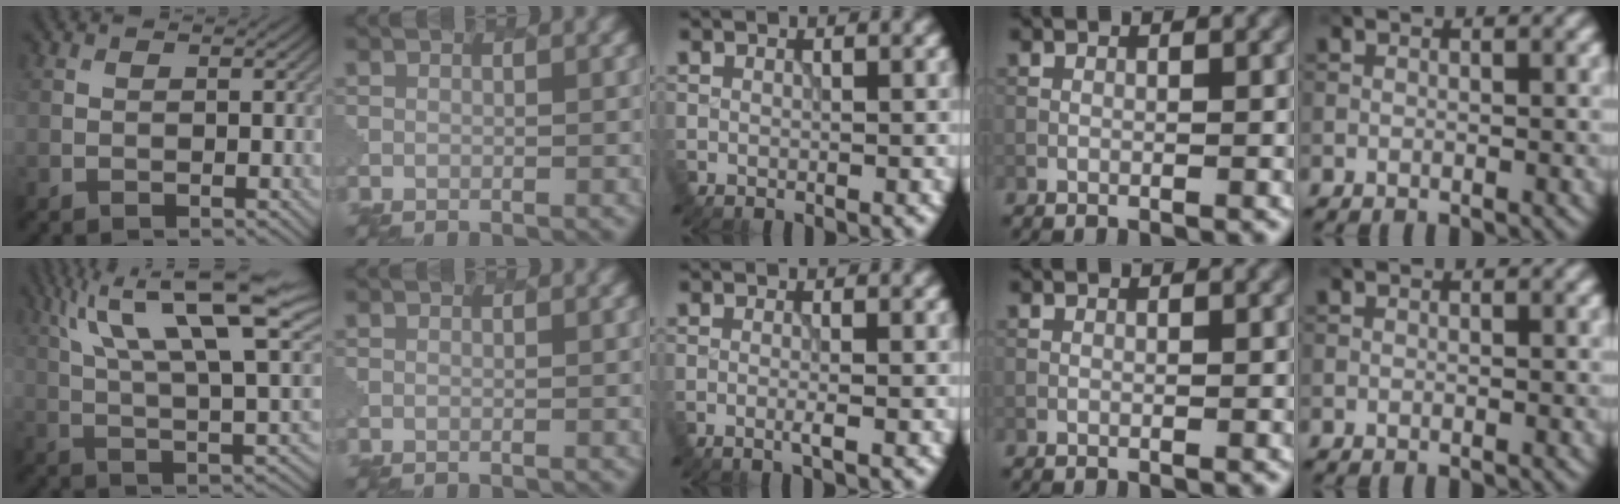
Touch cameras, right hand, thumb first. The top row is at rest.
{"thumb": {"total": 18.5, "force": [9.0, 5.8, 15.1], "torque": [-0.261, 0.035, 0.154]}, "middle": {"total": 1.2, "force": [-0.4, 0.1, 1.1], "torque": [-0.019, -0.002, -0.012]}}